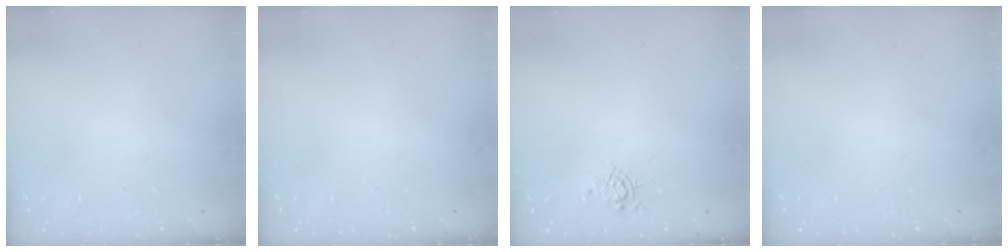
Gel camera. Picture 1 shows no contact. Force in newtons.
{"total": 0.0}
{"total": 6.6, "press": 6.5, "slide": 1.2}
{"total": 0.0}